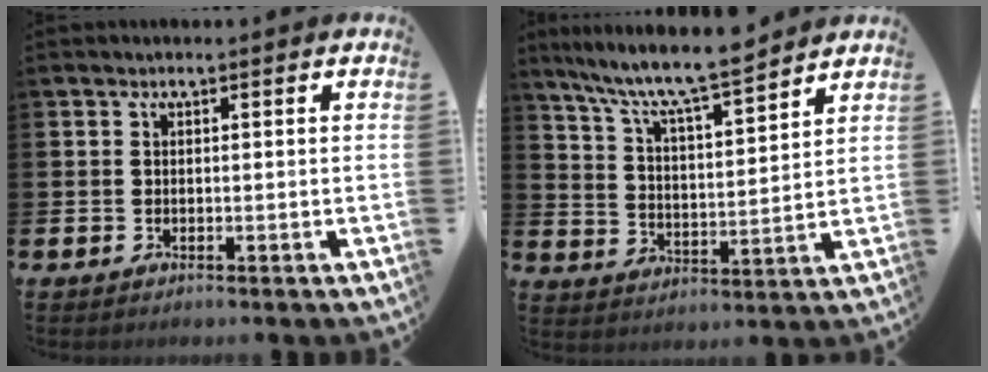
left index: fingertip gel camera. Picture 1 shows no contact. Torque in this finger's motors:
{"motor_torque": [0.26, -0.33, 0.83, 0.21]}